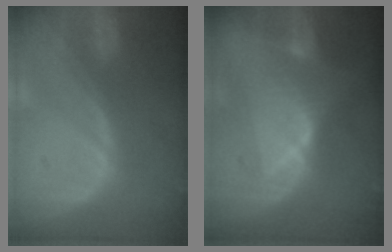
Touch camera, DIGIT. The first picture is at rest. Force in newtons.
{"total": 7.4, "press": 7.2, "slide": 1.6}